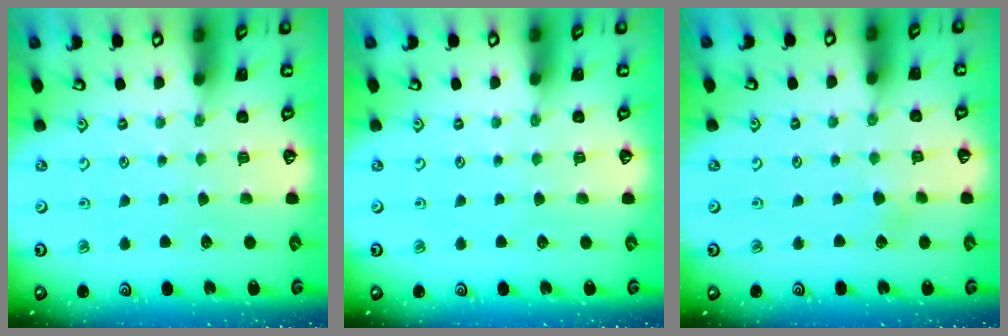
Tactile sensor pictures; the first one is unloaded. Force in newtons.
{"total": 0.0}
{"total": 1.4, "press": 1.4, "slide": 0.1}